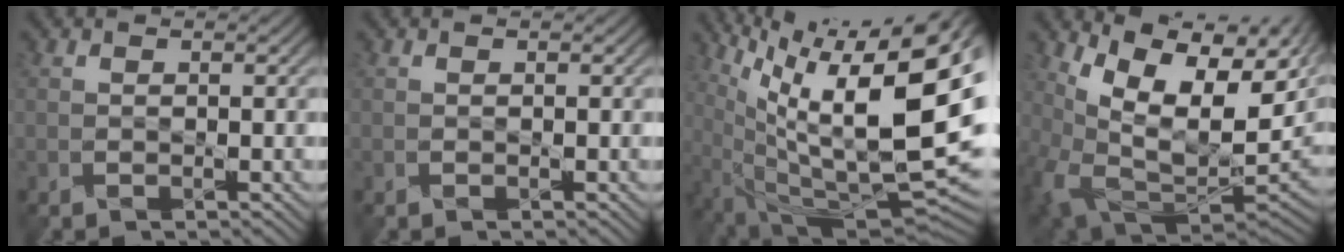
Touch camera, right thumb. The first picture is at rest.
{"total": 0.0}
{"total": 19.9, "force": [7.3, 5.8, 17.6], "torque": [-0.255, 0.024, 0.132]}
{"total": 13.7, "force": [3.5, 8.1, 10.4], "torque": [-0.185, -0.016, 0.088]}